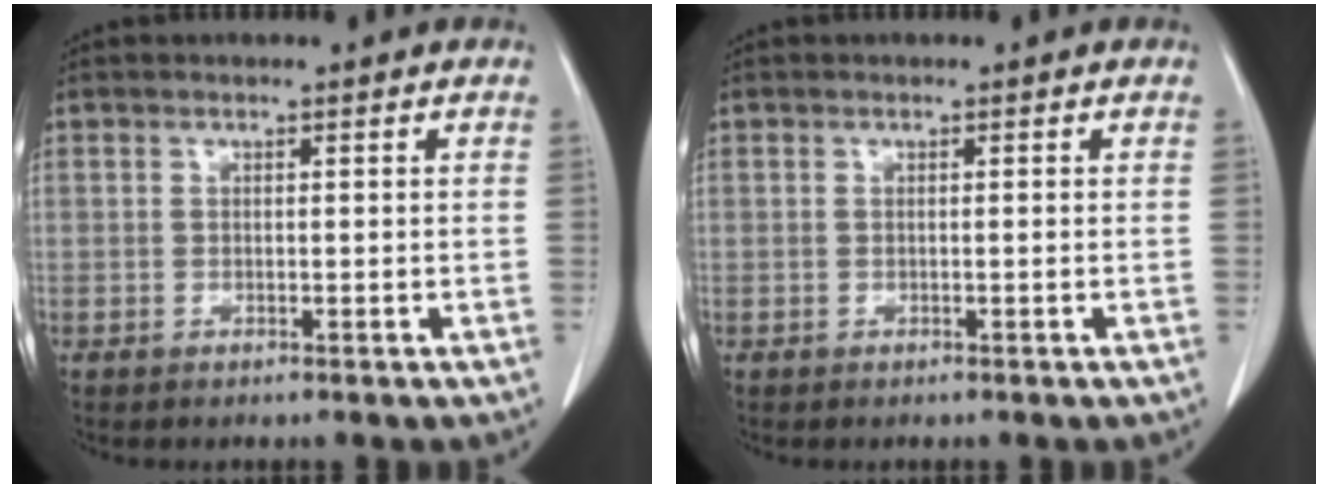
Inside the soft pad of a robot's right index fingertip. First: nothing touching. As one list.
[{"total": 0.0}]